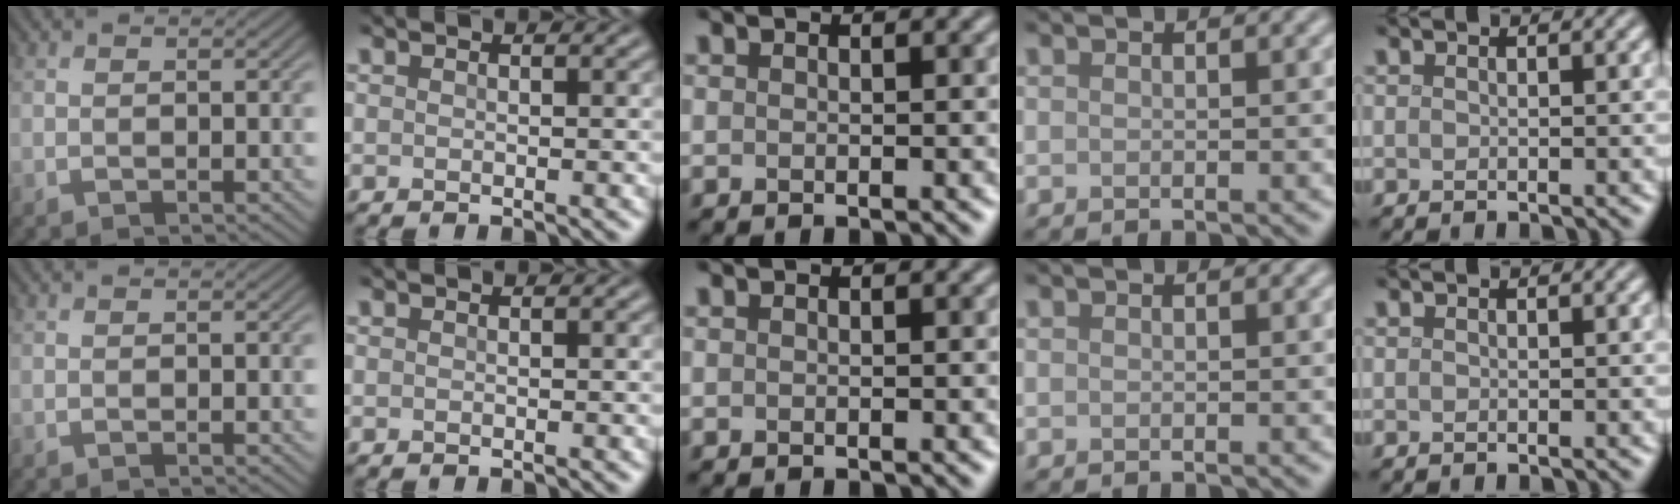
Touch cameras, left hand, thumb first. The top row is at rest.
{}